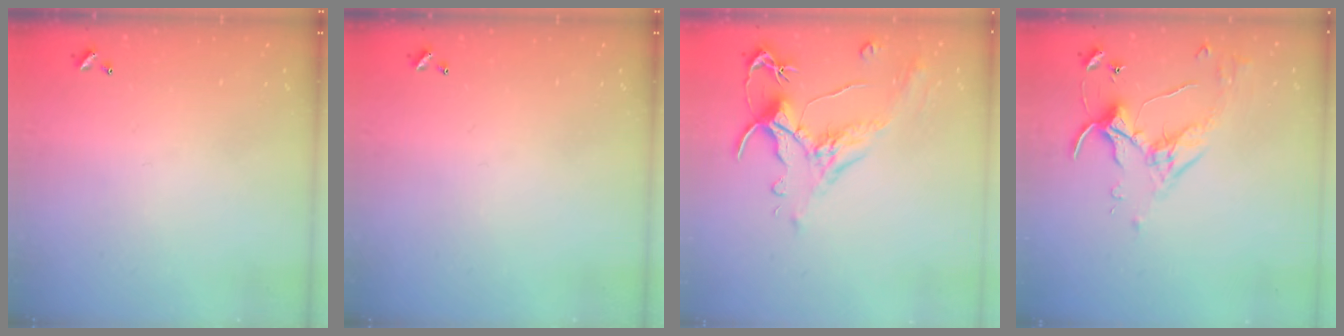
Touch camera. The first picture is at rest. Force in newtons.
{"total": 0.0}
{"total": 1.6, "press": 1.1, "slide": 1.2}
{"total": 3.9, "press": 3.8, "slide": 0.5}